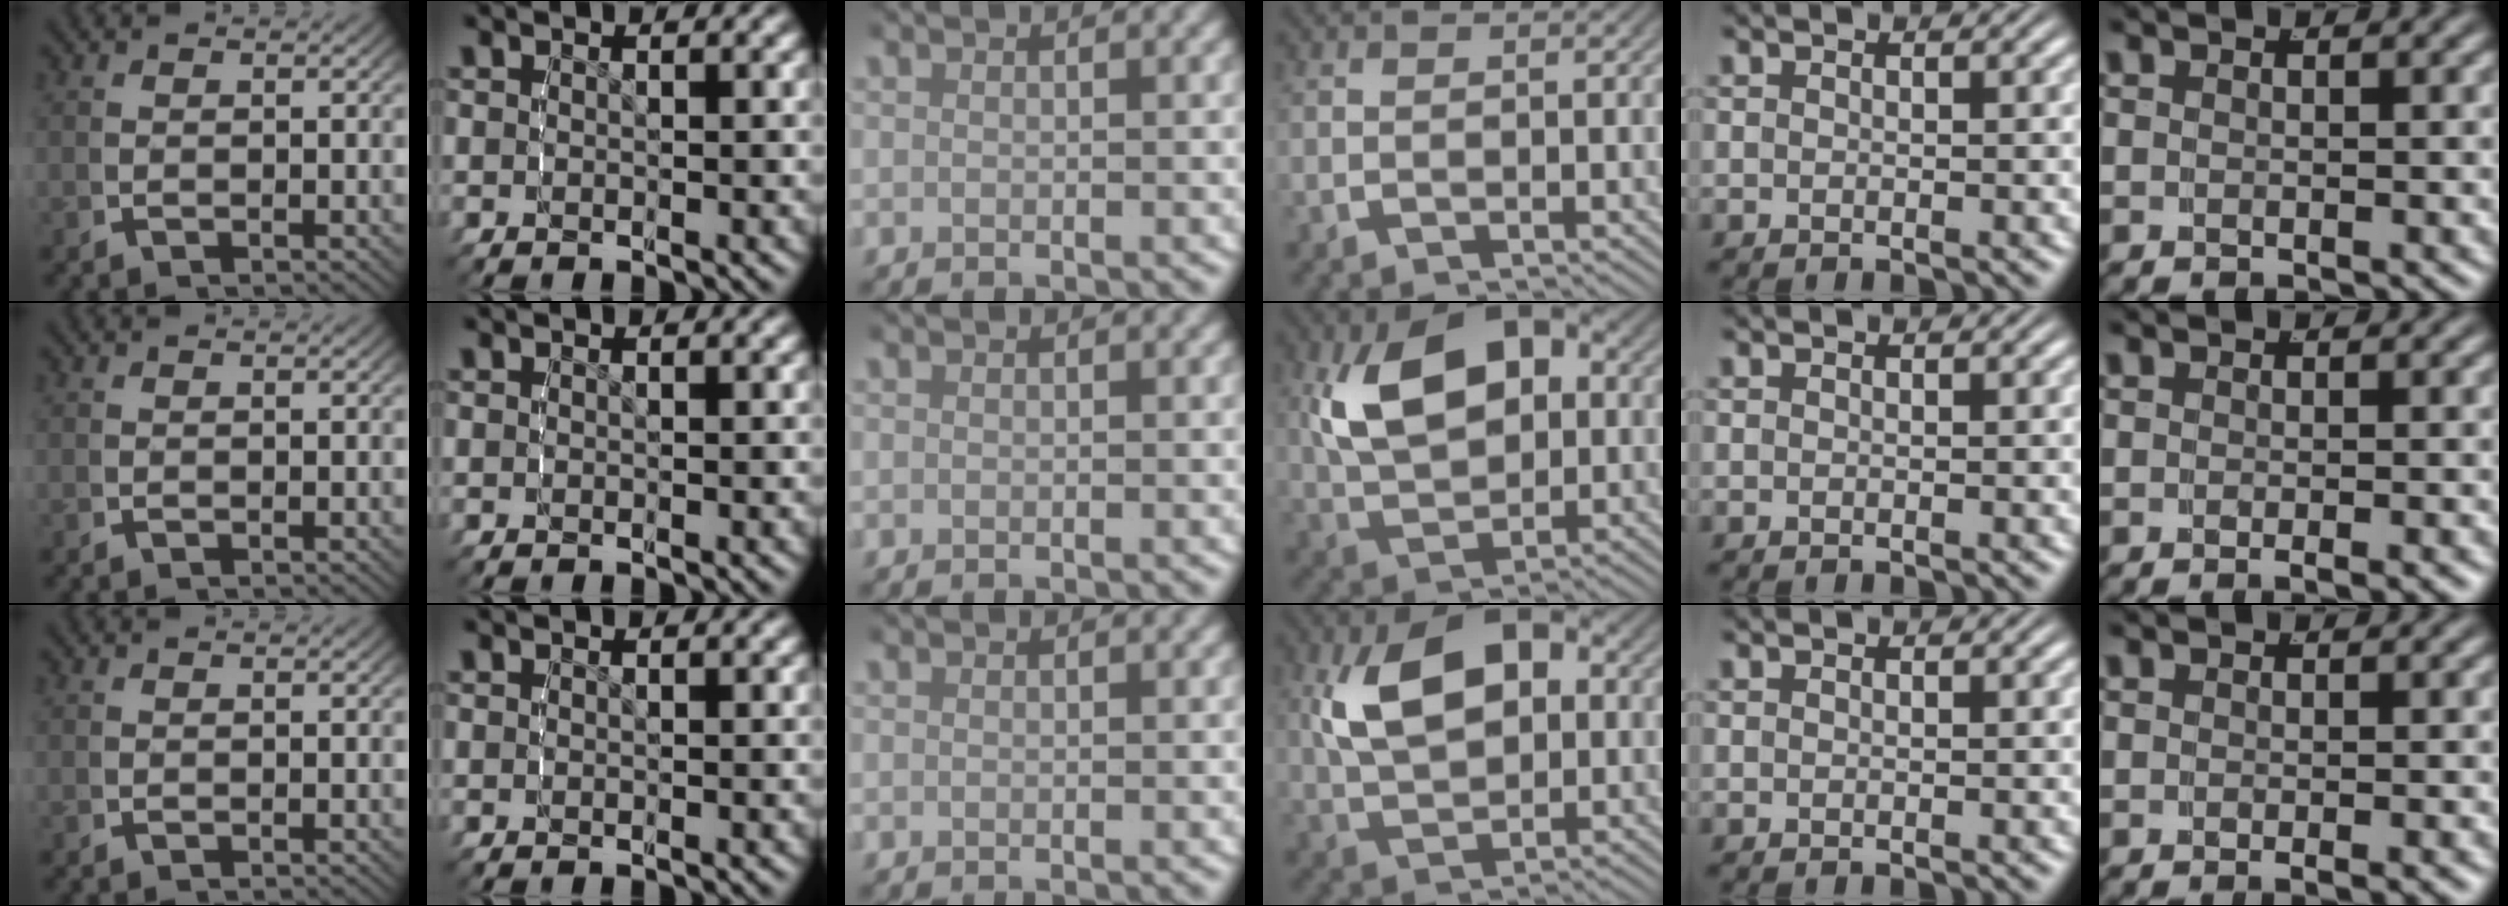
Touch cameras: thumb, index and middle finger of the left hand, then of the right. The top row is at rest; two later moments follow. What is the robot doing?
{"motion": "lift_and_place", "object": "lipstick"}